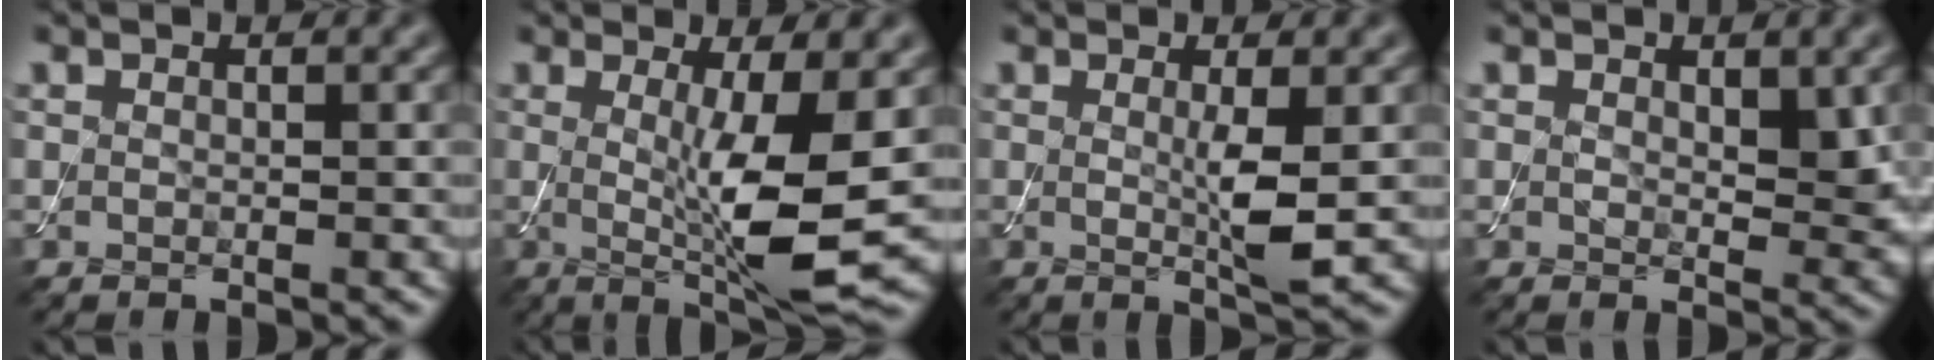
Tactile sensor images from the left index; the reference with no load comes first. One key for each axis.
{"total": 7.4, "fx": -0.2, "fy": 1.3, "fz": 7.3, "tx": -0.122, "ty": -0.019, "tz": 0.004}
{"total": 2.9, "fx": 0.2, "fy": 0.2, "fz": 2.9, "tx": -0.054, "ty": -0.010, "tz": 0.004}
{"total": 2.9, "fx": 0.8, "fy": 1.5, "fz": 2.3, "tx": -0.036, "ty": -0.009, "tz": 0.017}